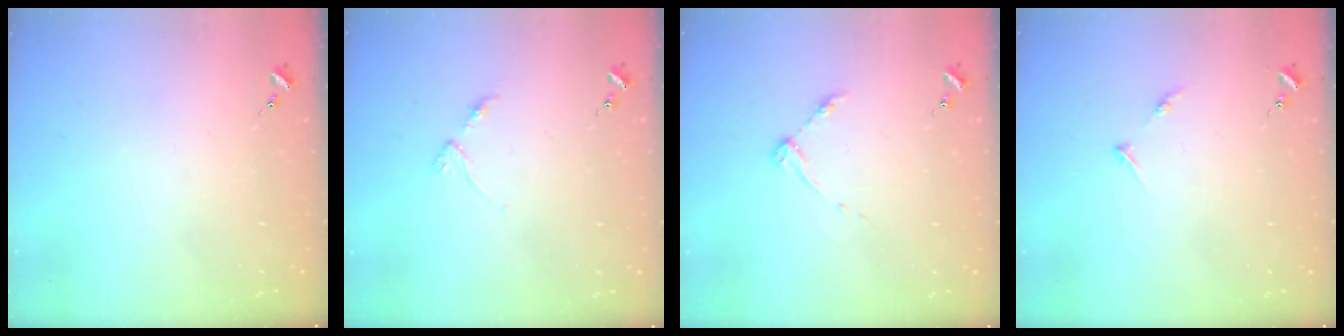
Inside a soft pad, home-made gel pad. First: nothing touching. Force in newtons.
{"total": 4.0, "press": 3.9, "slide": 0.4}
{"total": 3.3, "press": 3.3, "slide": 0.5}
{"total": 4.0, "press": 3.9, "slide": 0.5}